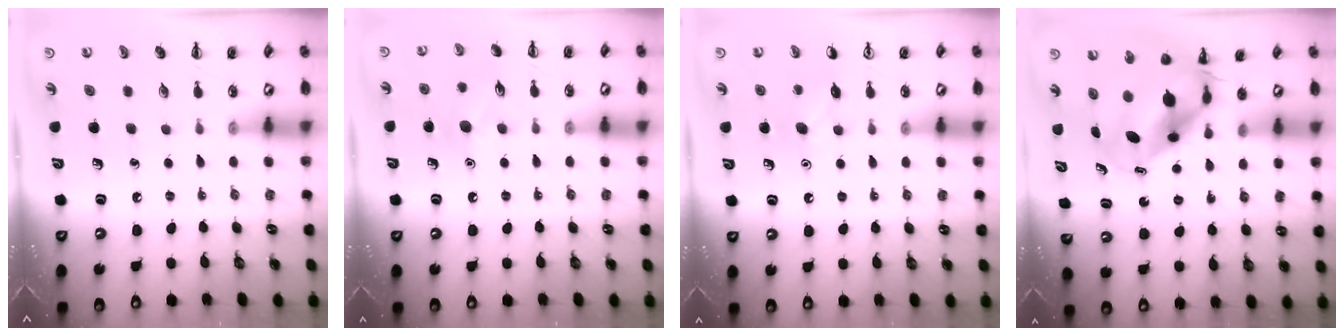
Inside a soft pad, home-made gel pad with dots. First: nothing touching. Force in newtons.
{"total": 8.5, "press": 8.5, "slide": 1.1}
{"total": 6.6, "press": 6.4, "slide": 1.7}
{"total": 7.6, "press": 7.1, "slide": 2.5}